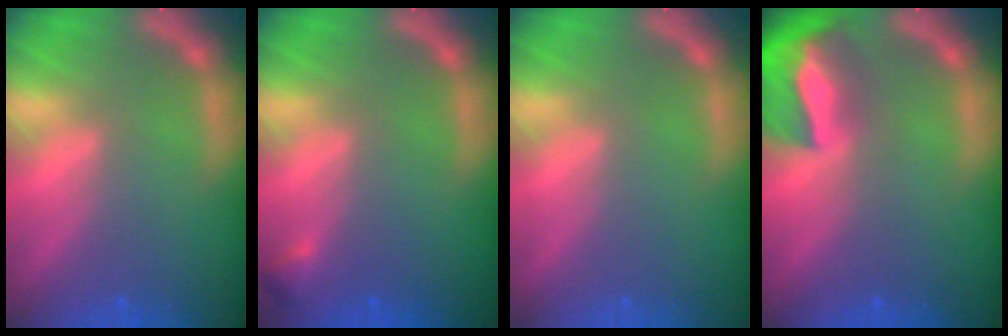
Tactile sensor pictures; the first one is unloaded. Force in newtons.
{"total": 0.9}
{"total": 0.0}
{"total": 9.4}